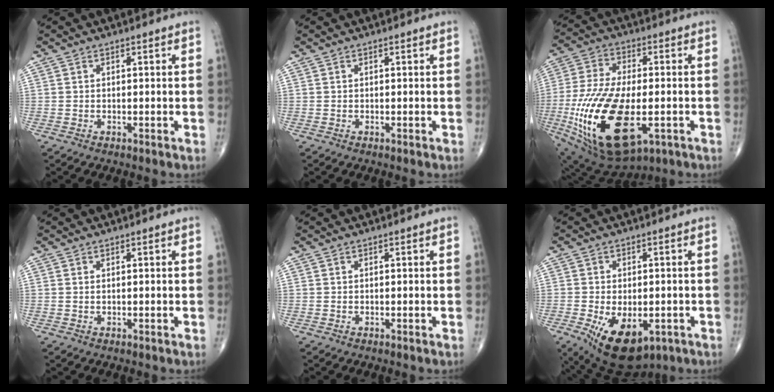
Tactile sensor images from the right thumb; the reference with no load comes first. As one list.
[{"total": 0.0}, {"total": 24.0, "force": [-5.9, 11.6, 20.1], "torque": [-0.426, -0.014, -0.084]}, {"total": 0.0}, {"total": 0.0}, {"total": 12.4, "force": [-4.8, 6.9, 9.1], "torque": [-0.140, -0.003, -0.054]}]